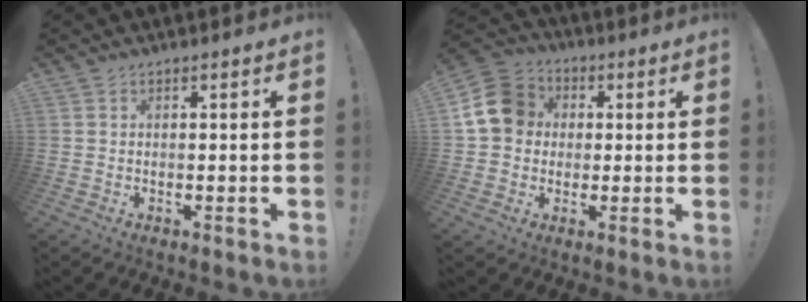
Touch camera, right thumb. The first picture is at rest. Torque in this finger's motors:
{"motor_torque": [0.76, 0.86, 0.64, -0.03, 0.01]}